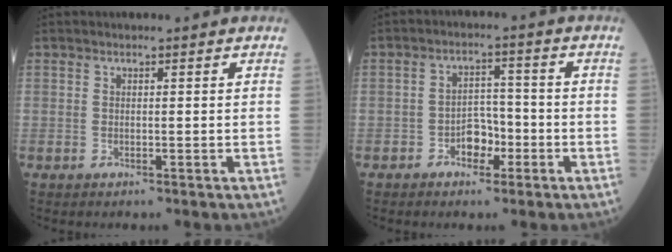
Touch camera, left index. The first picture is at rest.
{"total": 4.4, "force": [-2.2, 2.7, 2.6], "torque": [-0.040, 0.010, -0.042]}